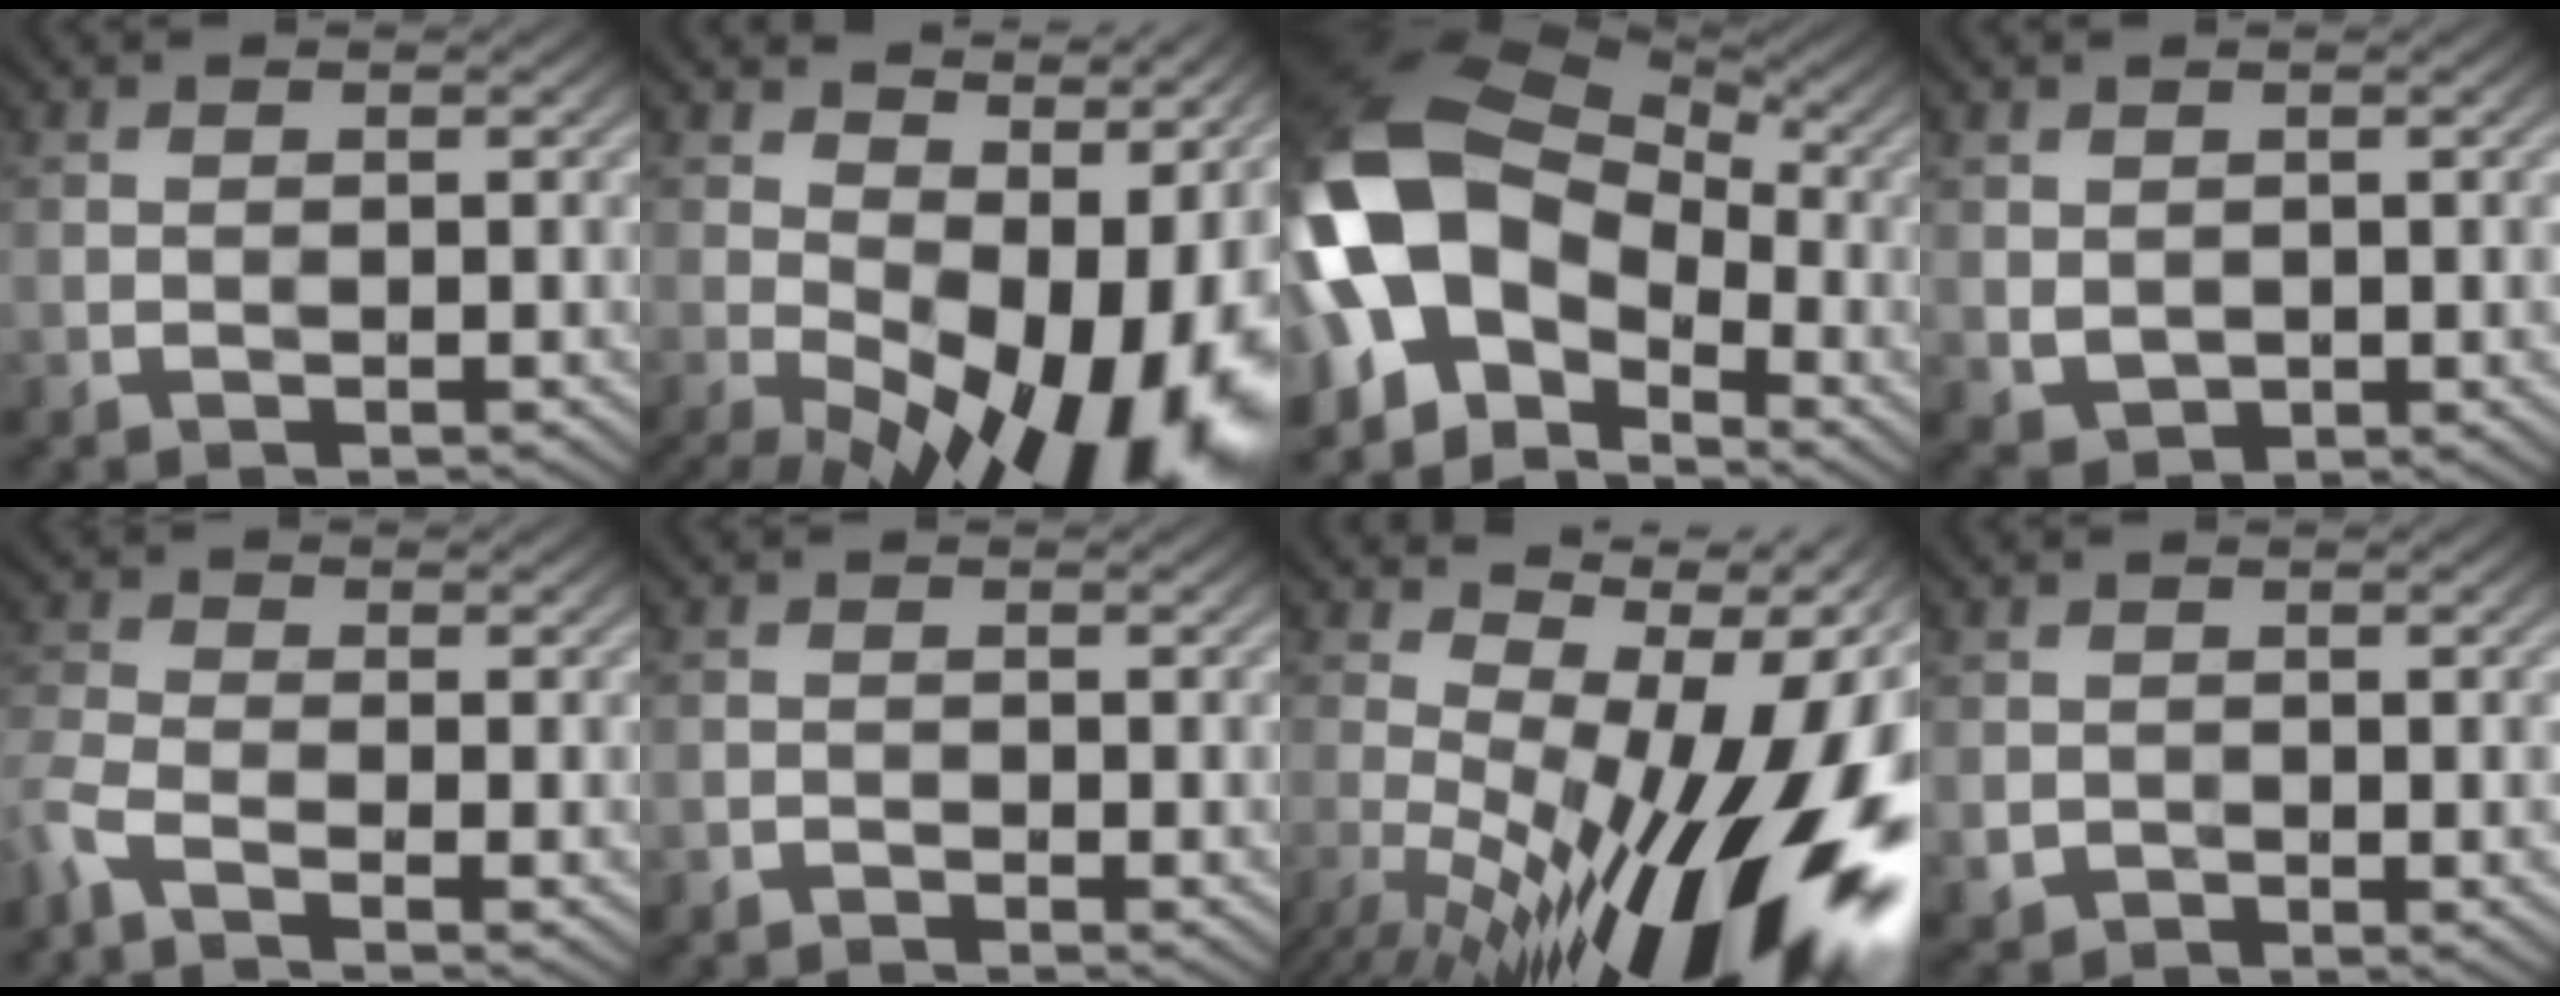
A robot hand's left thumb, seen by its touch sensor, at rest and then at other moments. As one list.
[{"total": 18.2, "force": [-2.1, 10.1, 15.0], "torque": [-0.188, -0.012, -0.006]}, {"total": 16.7, "force": [-2.2, 11.3, 12.1], "torque": [-0.264, -0.003, -0.042]}, {"total": 1.5, "force": [0.6, 1.3, 0.5], "torque": [-0.015, -0.006, 0.020]}, {"total": 4.3, "force": [-2.6, 1.6, 3.0], "torque": [-0.079, -0.011, -0.066]}, {"total": 0.8, "force": [-0.6, 0.3, 0.5], "torque": [-0.007, 0.002, -0.012]}, {"total": 20.2, "force": [-4.7, 8.6, 17.7], "torque": [-0.240, 0.001, -0.078]}, {"total": 1.8, "force": [-0.2, 1.6, 0.9], "torque": [-0.016, -0.011, 0.001]}]